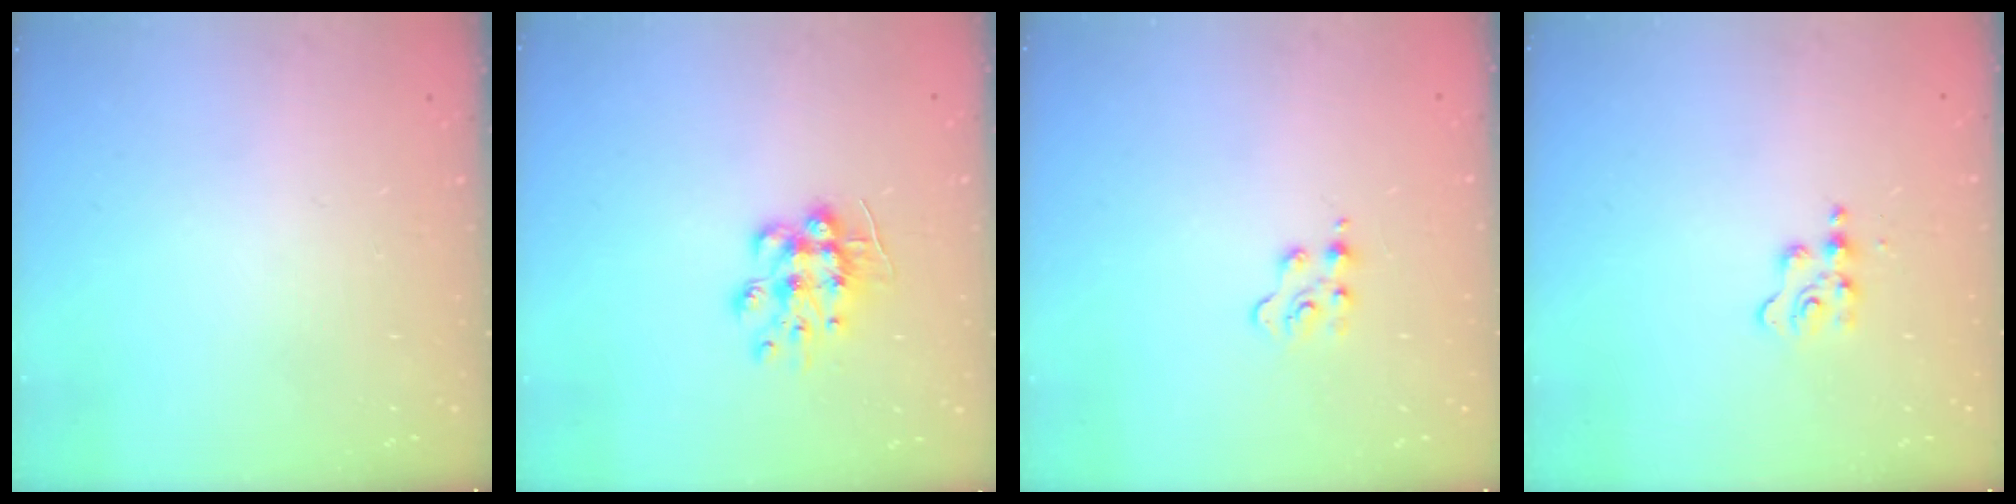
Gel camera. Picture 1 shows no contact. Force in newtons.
{"total": 9.4, "press": 9.4, "slide": 0.6}
{"total": 2.2, "press": 2.2, "slide": 0.5}
{"total": 4.5, "press": 4.4, "slide": 0.7}